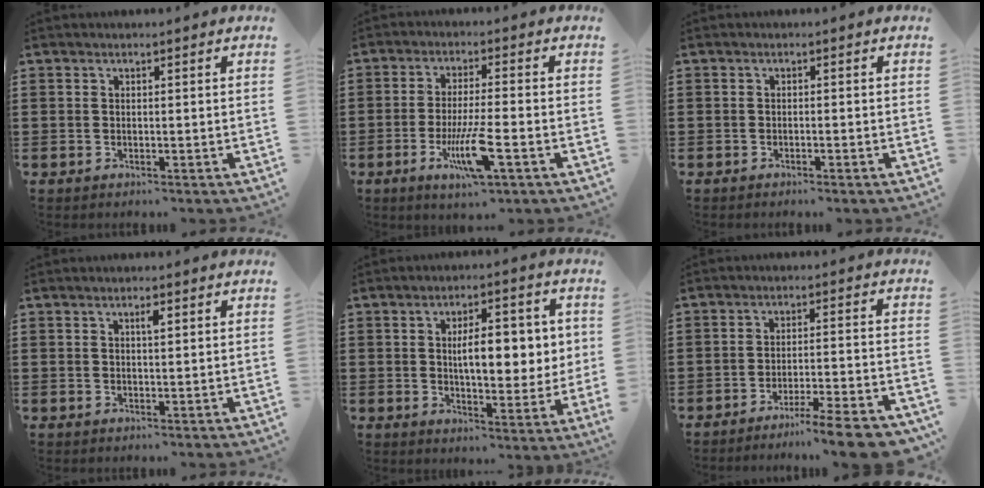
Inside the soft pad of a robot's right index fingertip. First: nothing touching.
{"total": 8.6, "force": [-3.5, 1.2, 7.8], "torque": [-0.156, -0.015, -0.064]}
{"total": 0.7, "force": [-0.6, -0.1, 0.3], "torque": [-0.007, -0.005, -0.011]}
{"total": 1.4, "force": [0.6, 0.4, 1.3], "torque": [-0.017, 0.001, 0.007]}
{"total": 9.2, "force": [1.4, 3.0, 8.6], "torque": [-0.138, 0.000, 0.018]}
{"total": 7.4, "force": [-6.2, -0.2, 4.1], "torque": [-0.058, -0.002, -0.113]}